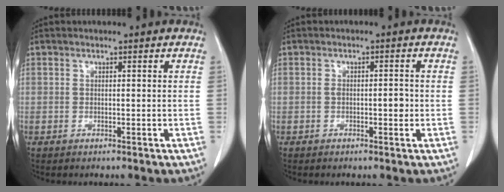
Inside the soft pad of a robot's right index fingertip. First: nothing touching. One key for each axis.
{"total": 2.0, "fx": -0.4, "fy": 0.8, "fz": 1.7, "tx": -0.025, "ty": 0.003, "tz": -0.003}